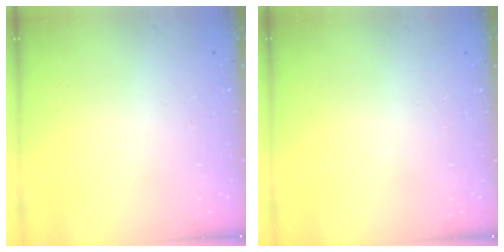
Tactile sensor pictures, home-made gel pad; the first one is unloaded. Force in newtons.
{"total": 0.0}